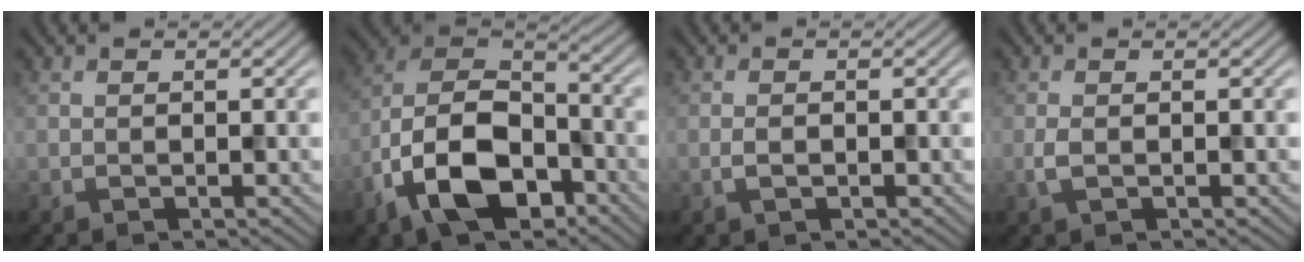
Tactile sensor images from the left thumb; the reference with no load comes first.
{"total": 14.3, "force": [-7.1, 7.7, 9.7], "torque": [-0.214, -0.019, -0.152]}
{"total": 1.4, "force": [-0.5, 0.6, 1.1], "torque": [-0.024, 0.002, -0.010]}
{"total": 1.5, "force": [-0.3, 0.6, 1.3], "torque": [-0.034, 0.000, -0.006]}